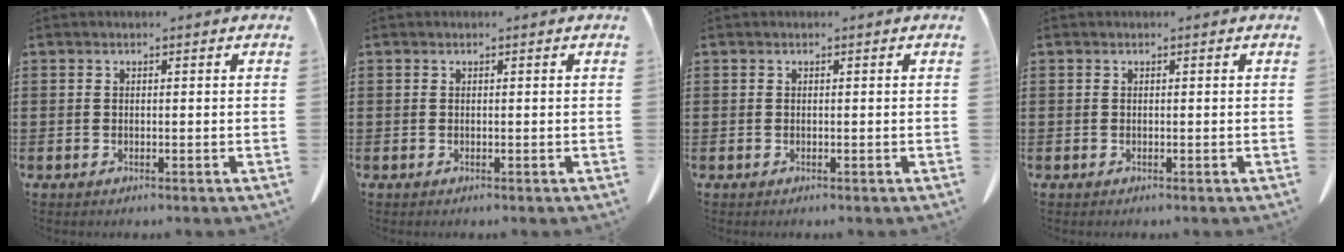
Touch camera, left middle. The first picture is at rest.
{"total": 0.0}
{"total": 0.0}
{"total": 0.0}